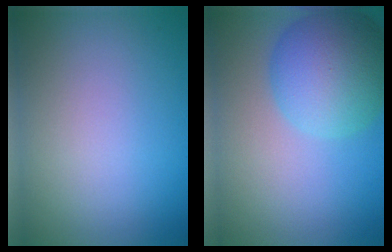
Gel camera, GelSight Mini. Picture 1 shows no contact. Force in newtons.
{"total": 8.8, "press": 8.8, "slide": 0.3}